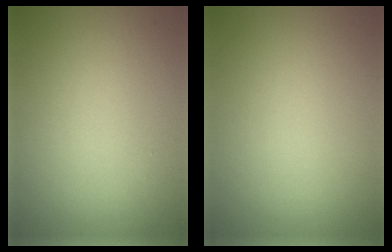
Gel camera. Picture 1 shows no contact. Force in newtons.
{"total": 0.0}